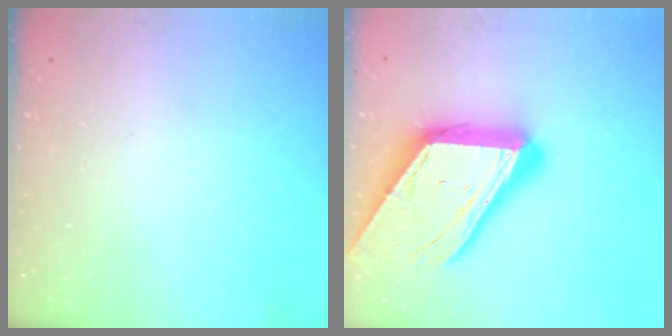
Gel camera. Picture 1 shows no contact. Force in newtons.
{"total": 24.3, "press": 24.2, "slide": 2.6}